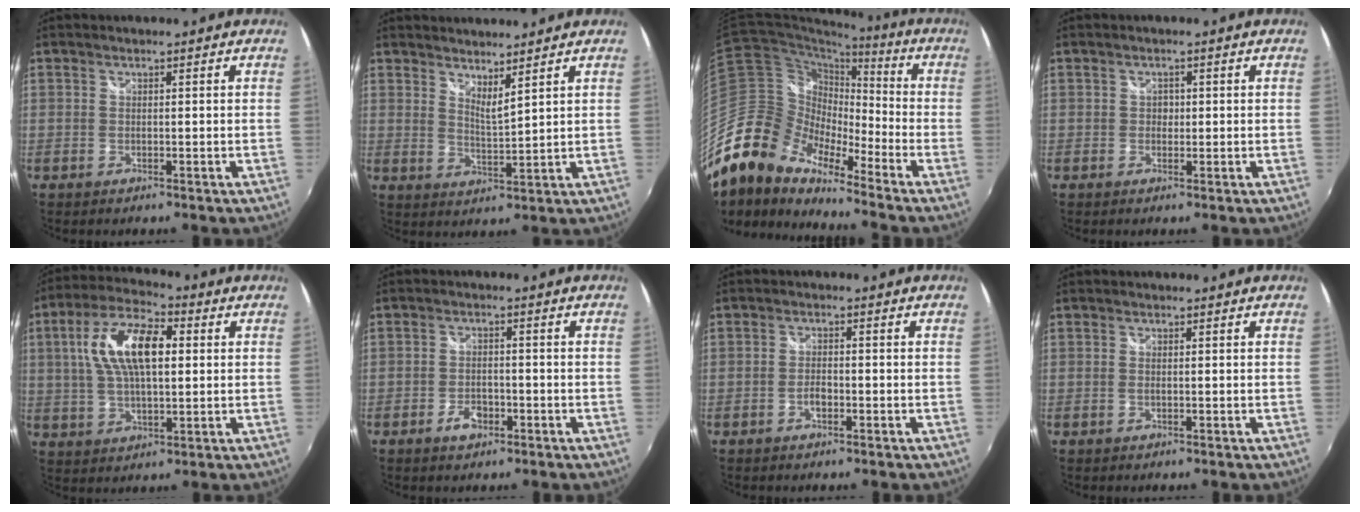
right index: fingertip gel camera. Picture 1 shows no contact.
{"total": 4.6, "force": [4.1, 0.1, 2.1], "torque": [-0.033, -0.007, 0.062]}
{"total": 16.3, "force": [-12.5, 7.4, 7.5], "torque": [-0.135, 0.001, -0.254]}
{"total": 1.3, "force": [-0.2, 1.2, 0.3], "torque": [-0.001, 0.001, -0.004]}
{"total": 14.0, "force": [2.7, 6.2, 12.3], "torque": [-0.236, 0.023, 0.045]}
{"total": 4.1, "force": [-2.3, 2.4, 2.4], "torque": [-0.052, -0.001, -0.038]}
{"total": 2.5, "force": [-1.2, 1.2, 1.9], "torque": [-0.041, 0.002, -0.024]}
{"total": 0.8, "force": [-0.2, 0.3, 0.8], "torque": [-0.018, -0.001, -0.005]}